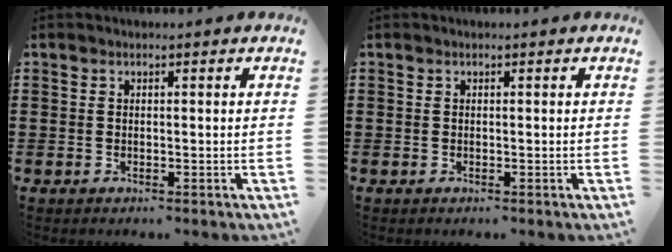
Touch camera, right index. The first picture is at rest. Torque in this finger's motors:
{"motor_torque": [-0.01, 0.01, 0.00, 0.00]}